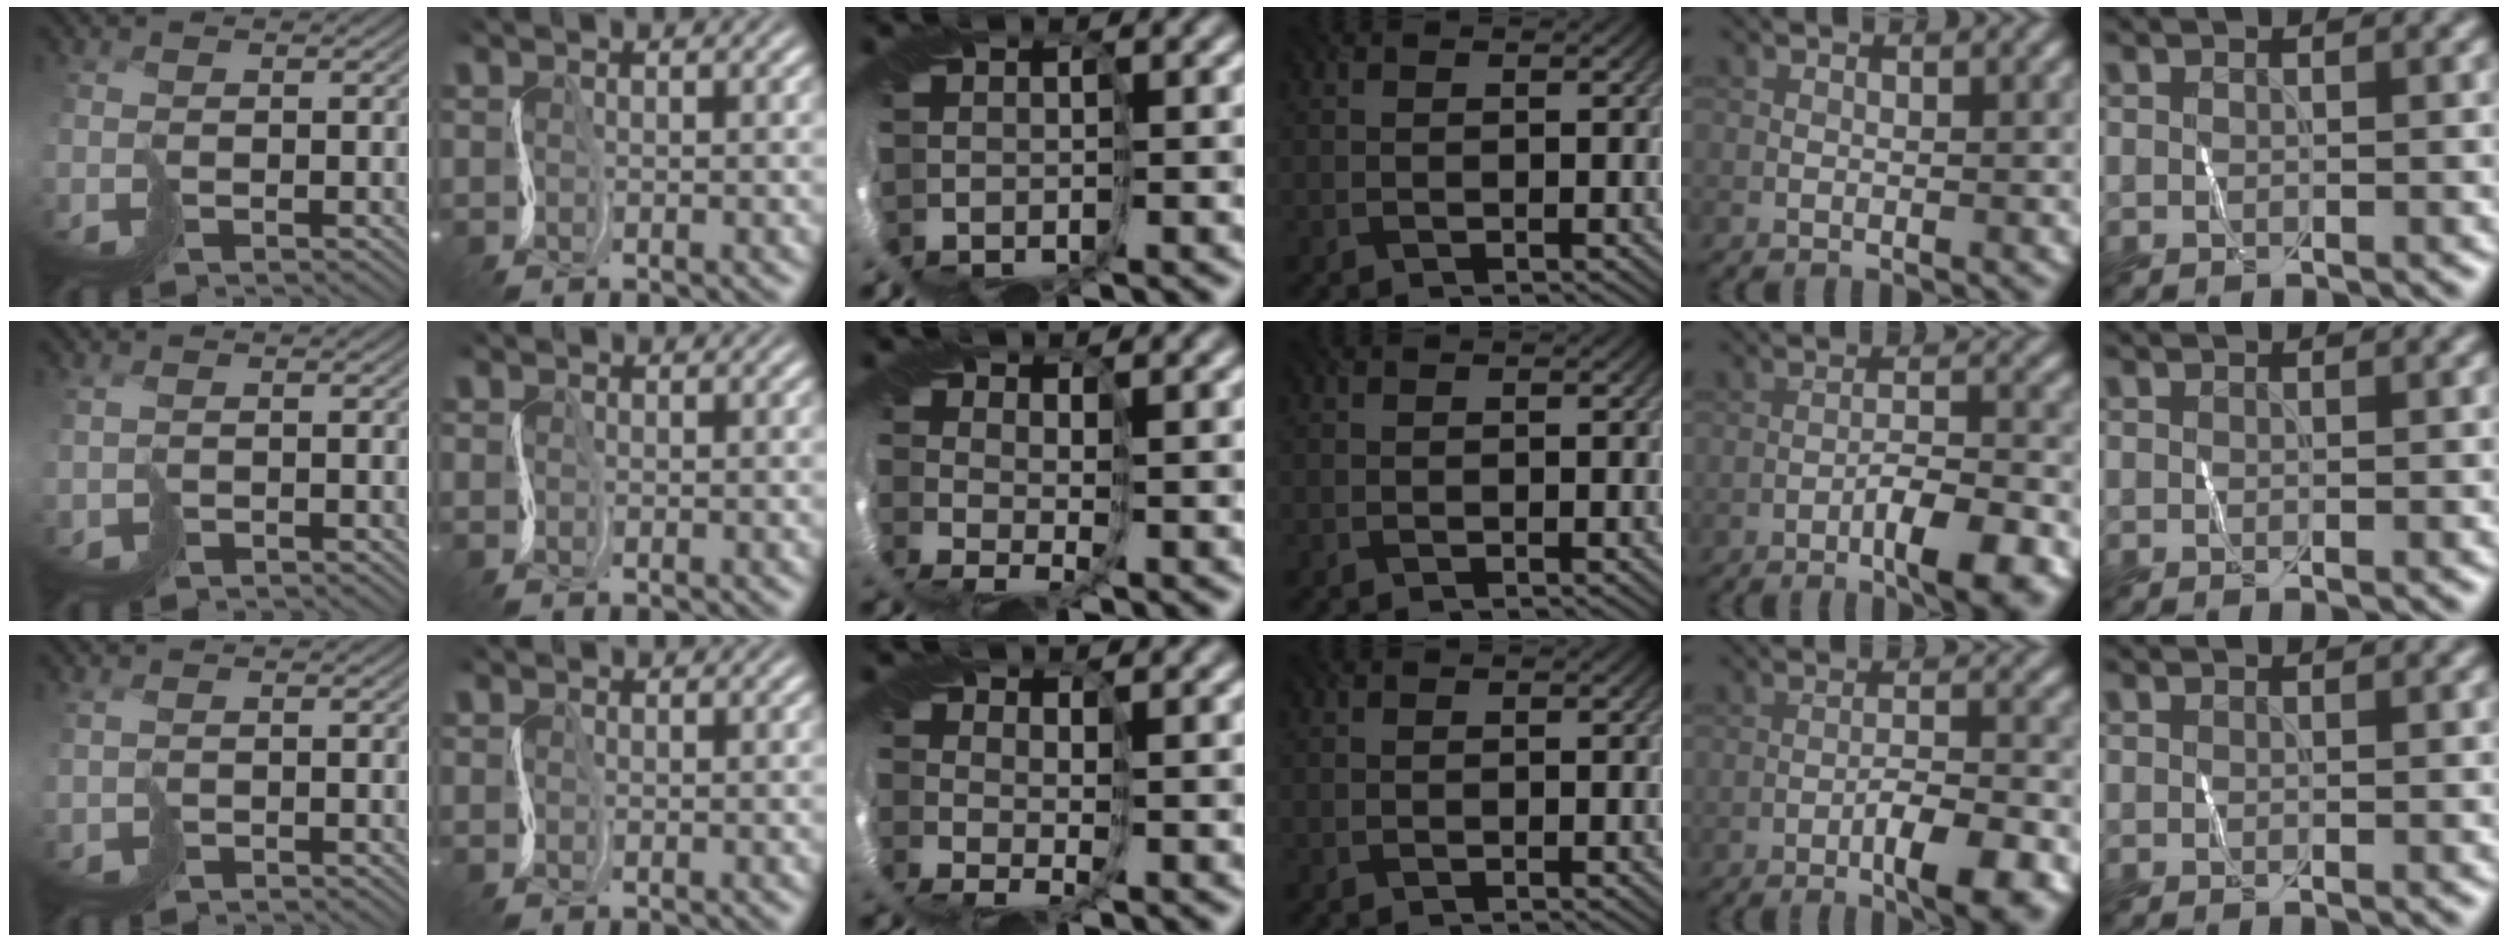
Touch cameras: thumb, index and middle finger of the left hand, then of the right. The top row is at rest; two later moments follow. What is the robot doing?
{"motion": "cut", "object": "paper"}